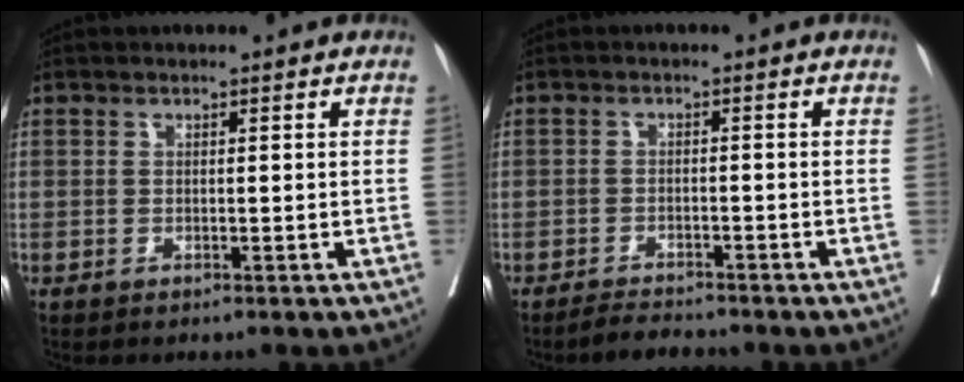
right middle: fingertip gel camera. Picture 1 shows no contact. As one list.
[{"total": 2.5, "force": [-2.4, 0.5, 0.2], "torque": [-0.012, -0.008, -0.041]}]